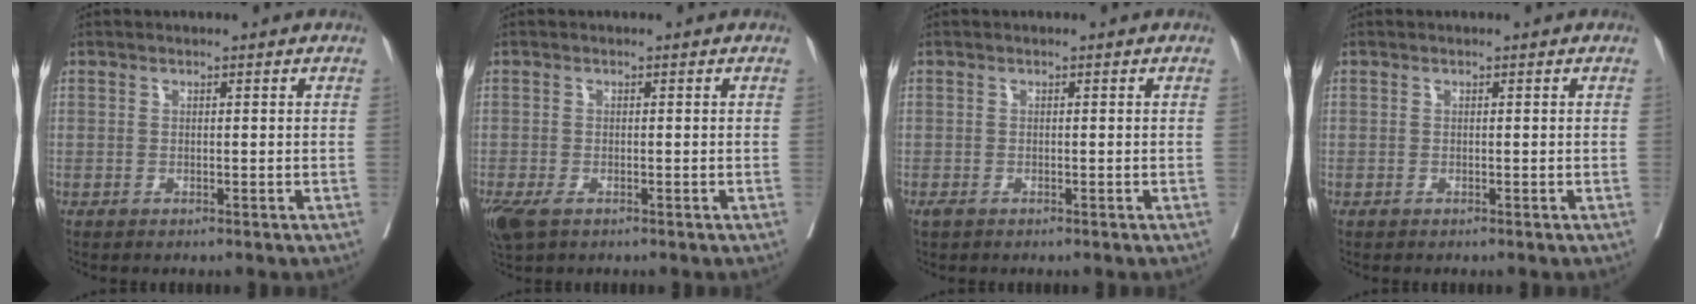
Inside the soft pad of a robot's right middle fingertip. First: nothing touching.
{"total": 5.1, "force": [-2.9, 2.5, 3.3], "torque": [-0.079, -0.016, -0.050]}
{"total": 0.9, "force": [-0.6, 0.4, 0.5], "torque": [-0.014, -0.003, -0.009]}
{"total": 0.0}